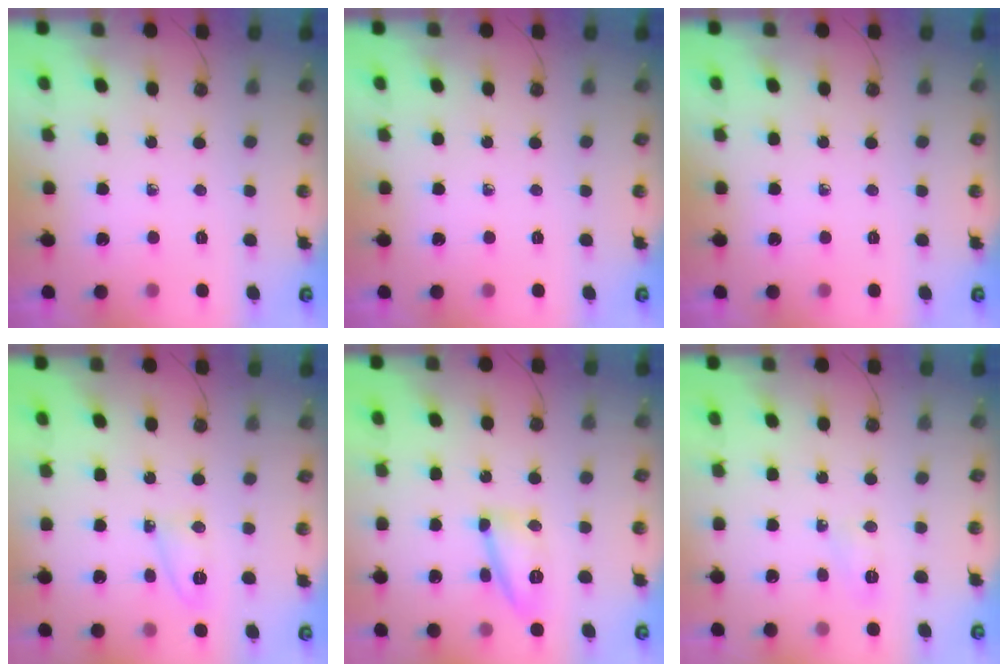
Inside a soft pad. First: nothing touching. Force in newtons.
{"total": 0.0}
{"total": 0.0}
{"total": 4.4, "press": 4.3, "slide": 0.8}
{"total": 12.4, "press": 12.4, "slide": 0.9}
{"total": 4.7, "press": 4.4, "slide": 1.5}